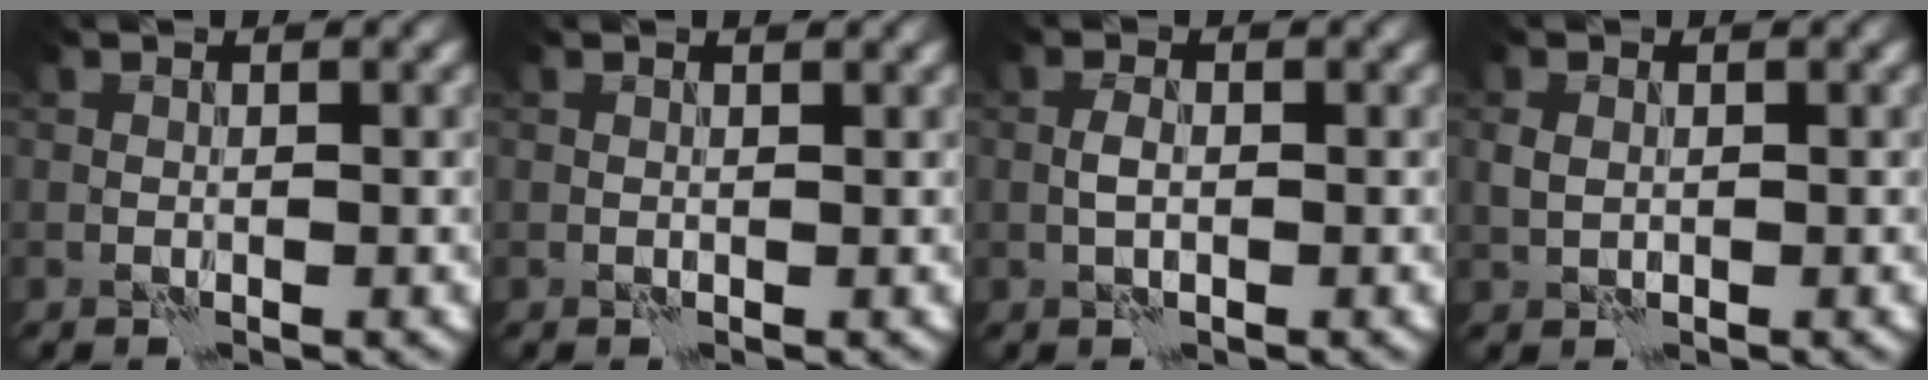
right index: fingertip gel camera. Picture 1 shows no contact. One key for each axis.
{"total": 0.6, "fx": 0.5, "fy": 0.1, "fz": 0.3, "tx": -0.005, "ty": 0.002, "tz": 0.007}
{"total": 1.5, "fx": -0.3, "fy": 0.7, "fz": 1.3, "tx": -0.024, "ty": 0.005, "tz": -0.009}
{"total": 1.3, "fx": 0.1, "fy": 1.0, "fz": 0.9, "tx": -0.022, "ty": 0.003, "tz": 0.002}